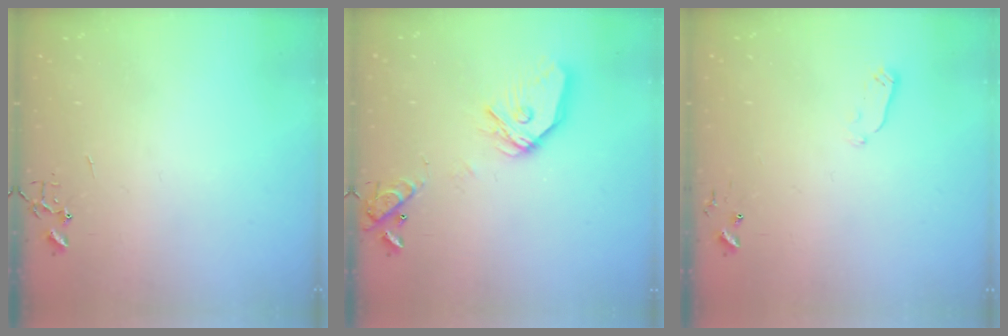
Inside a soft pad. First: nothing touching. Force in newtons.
{"total": 15.8, "press": 15.6, "slide": 2.1}
{"total": 2.9, "press": 2.9, "slide": 0.4}